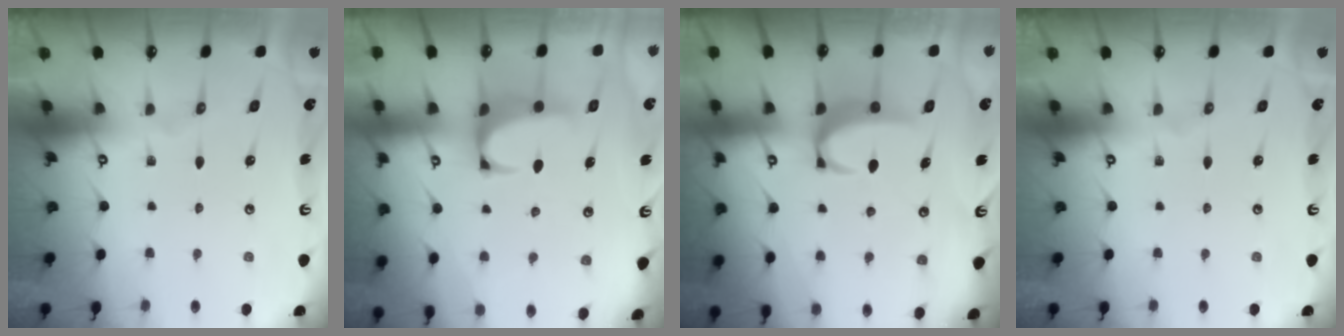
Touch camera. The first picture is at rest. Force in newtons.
{"total": 1.7, "press": 1.5, "slide": 0.7}
{"total": 3.4, "press": 3.3, "slide": 0.6}
{"total": 0.0}